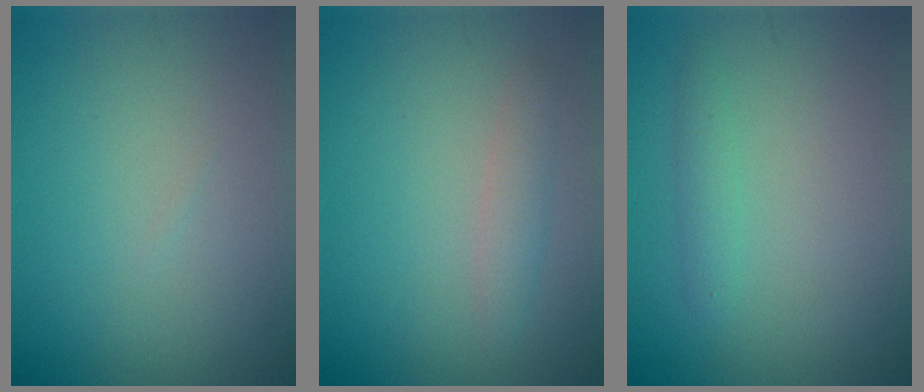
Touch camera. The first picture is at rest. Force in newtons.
{"total": 1.6, "press": 1.6, "slide": 0.0}
{"total": 1.3, "press": 1.3, "slide": 0.0}